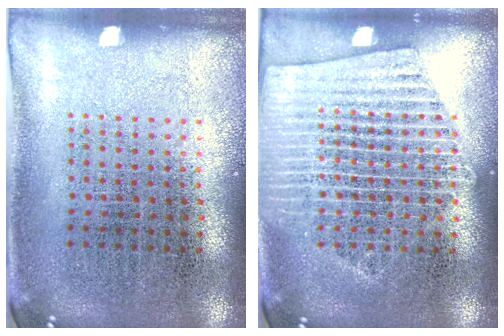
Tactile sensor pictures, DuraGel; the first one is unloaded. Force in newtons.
{"total": 1.8, "press": 1.8, "slide": 0.3}